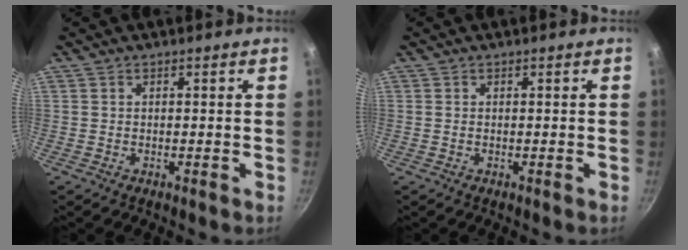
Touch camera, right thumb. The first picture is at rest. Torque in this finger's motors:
{"motor_torque": [0.01, 0.29, 0.05, 0.22, 0.04]}